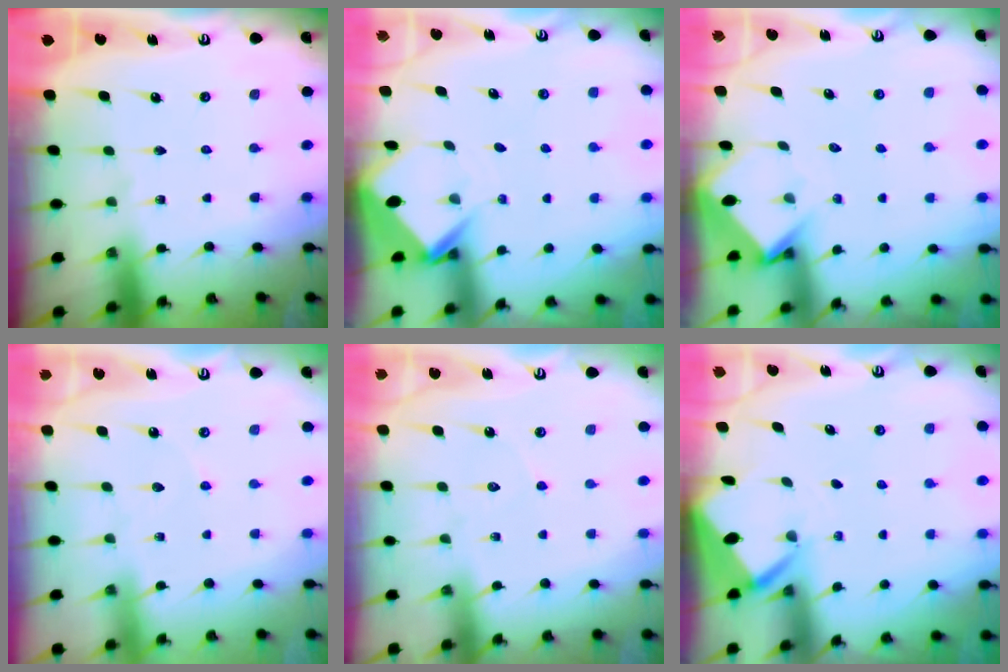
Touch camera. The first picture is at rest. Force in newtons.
{"total": 3.6, "press": 3.6, "slide": 0.2}
{"total": 3.6, "press": 3.6, "slide": 0.2}
{"total": 2.0, "press": 2.0, "slide": 0.2}
{"total": 4.9, "press": 4.9, "slide": 0.6}
{"total": 2.5, "press": 2.5, "slide": 0.3}